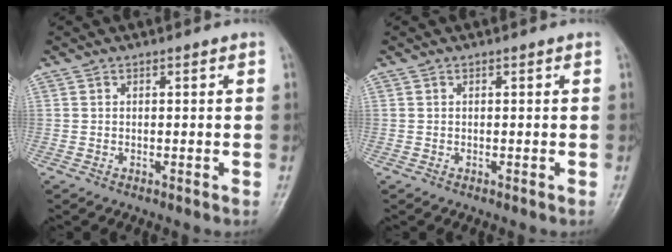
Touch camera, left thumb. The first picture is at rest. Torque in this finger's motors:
{"motor_torque": [0.00, 0.00, -0.05, -0.05, 0.00]}